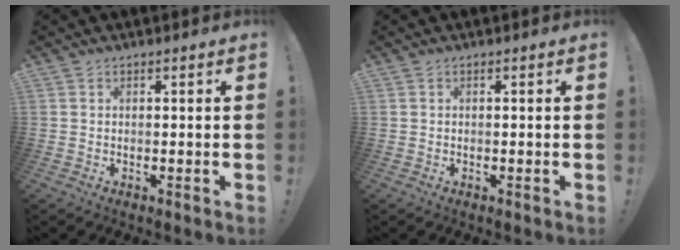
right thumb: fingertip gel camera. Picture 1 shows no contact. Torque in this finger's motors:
{"motor_torque": [1.71, 0.77, 0.66, -0.70, 0.07]}